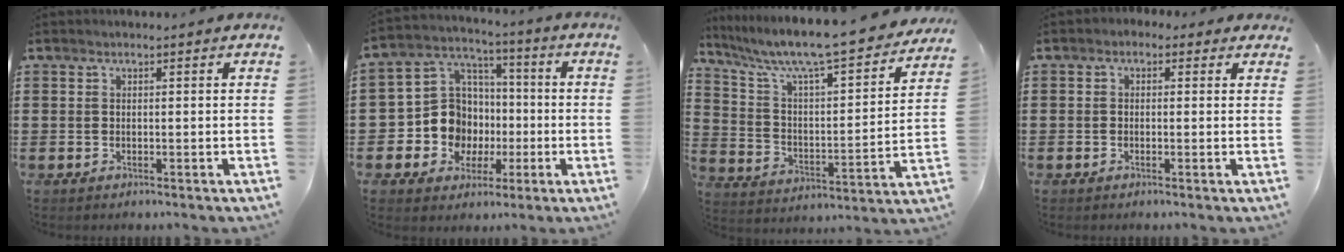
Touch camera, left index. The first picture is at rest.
{"total": 10.8, "force": [-1.7, 10.0, 3.5], "torque": [-0.118, 0.013, -0.024]}
{"total": 9.0, "force": [7.9, 0.4, 4.3], "torque": [-0.117, -0.061, 0.127]}
{"total": 1.3, "force": [-0.2, 1.2, 0.5], "torque": [-0.012, 0.007, -0.006]}